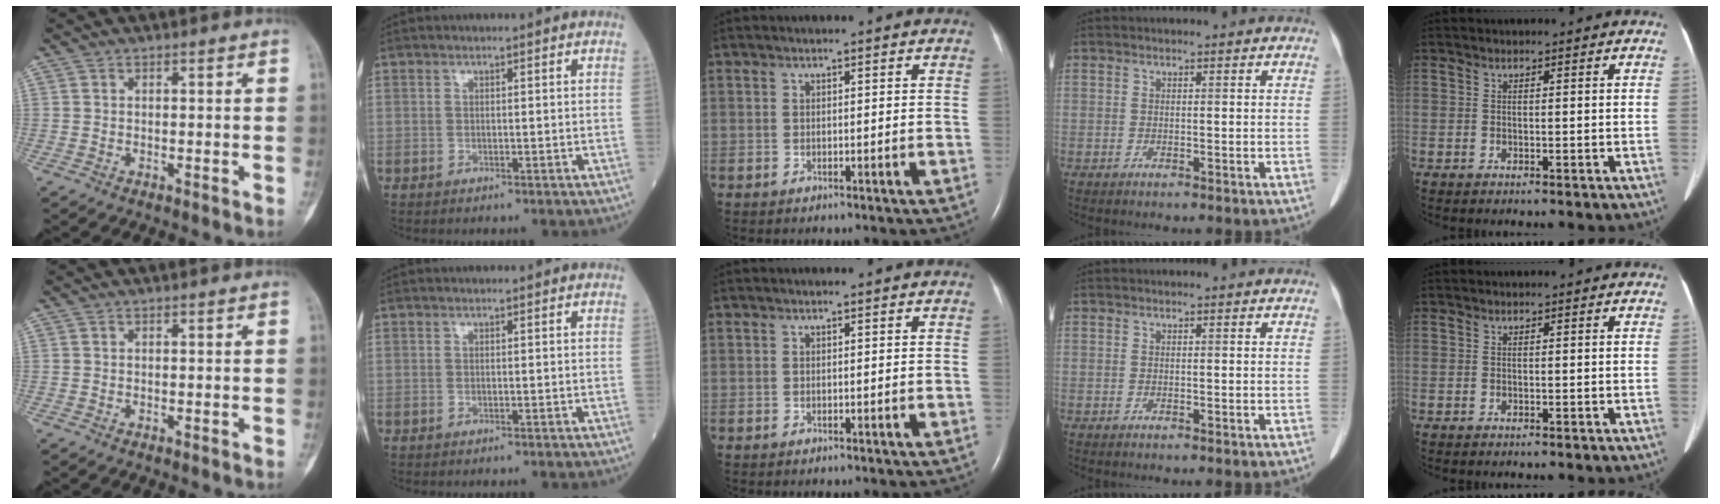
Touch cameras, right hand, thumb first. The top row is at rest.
{}